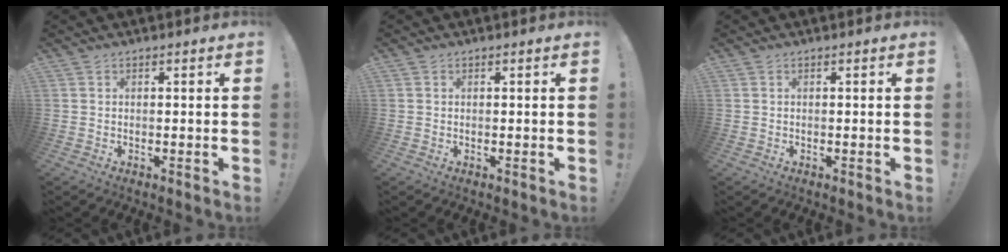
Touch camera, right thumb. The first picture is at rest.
{"total": 0.0}
{"total": 0.0}